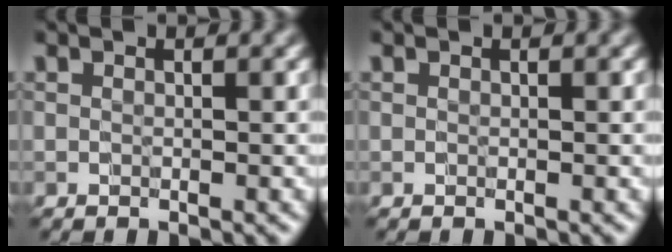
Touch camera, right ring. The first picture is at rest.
{"total": 0.0}